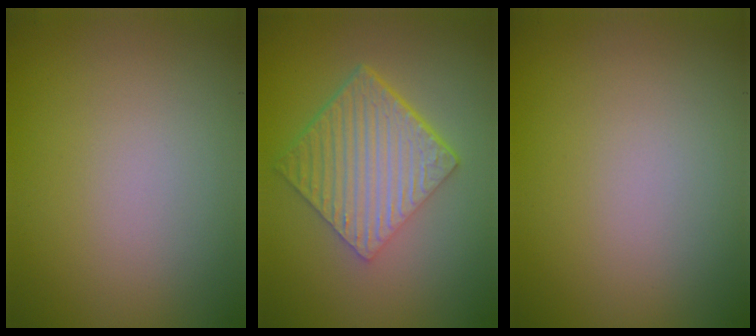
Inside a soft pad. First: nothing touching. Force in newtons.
{"total": 6.3, "press": 4.3, "slide": 4.6}
{"total": 0.0}